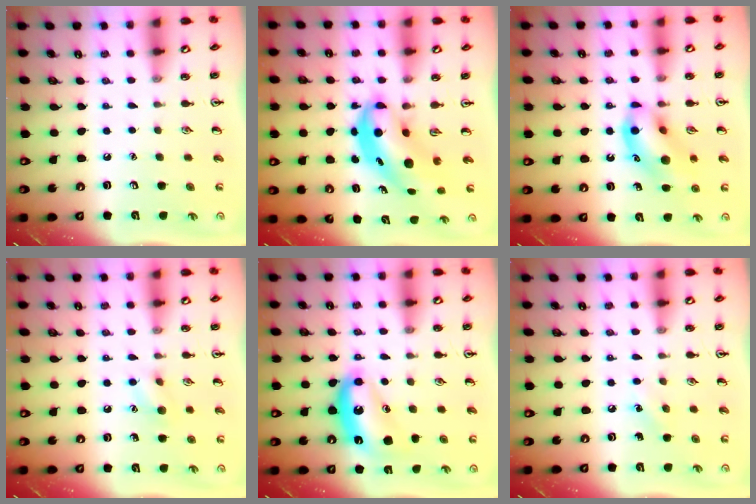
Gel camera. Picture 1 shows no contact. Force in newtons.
{"total": 6.2, "press": 6.0, "slide": 1.6}
{"total": 12.8, "press": 12.6, "slide": 2.4}
{"total": 6.9, "press": 6.7, "slide": 1.5}
{"total": 13.4, "press": 13.4, "slide": 0.9}
{"total": 5.7, "press": 5.5, "slide": 1.6}